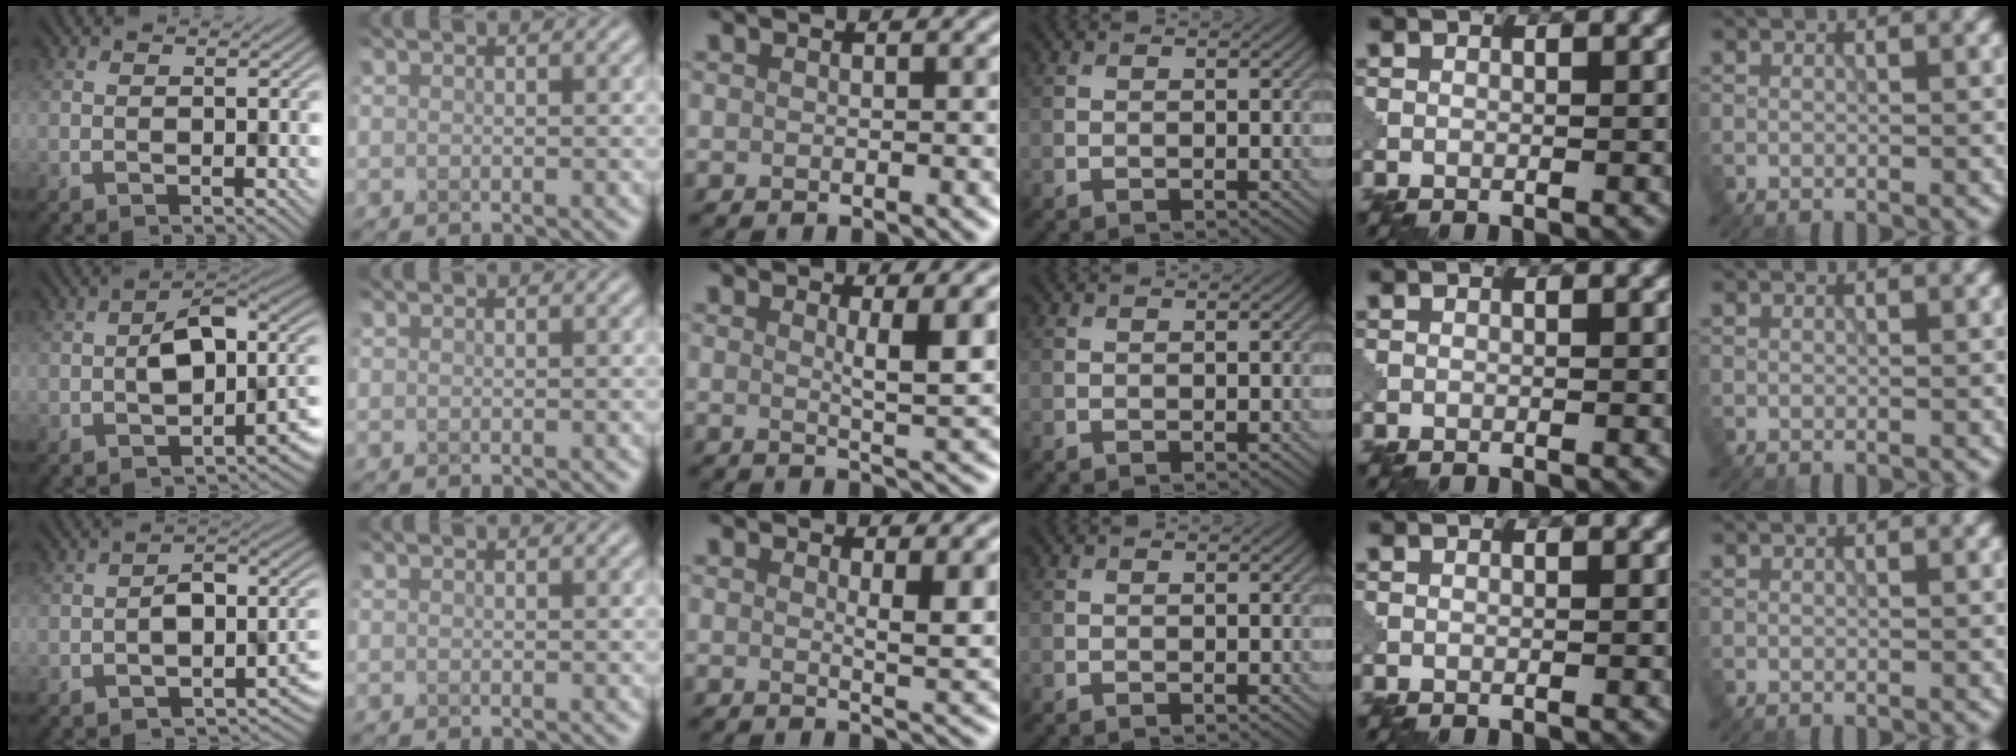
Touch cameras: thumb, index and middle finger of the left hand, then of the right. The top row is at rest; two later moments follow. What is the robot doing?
{"motion": "shake", "object": "medicine bottle"}